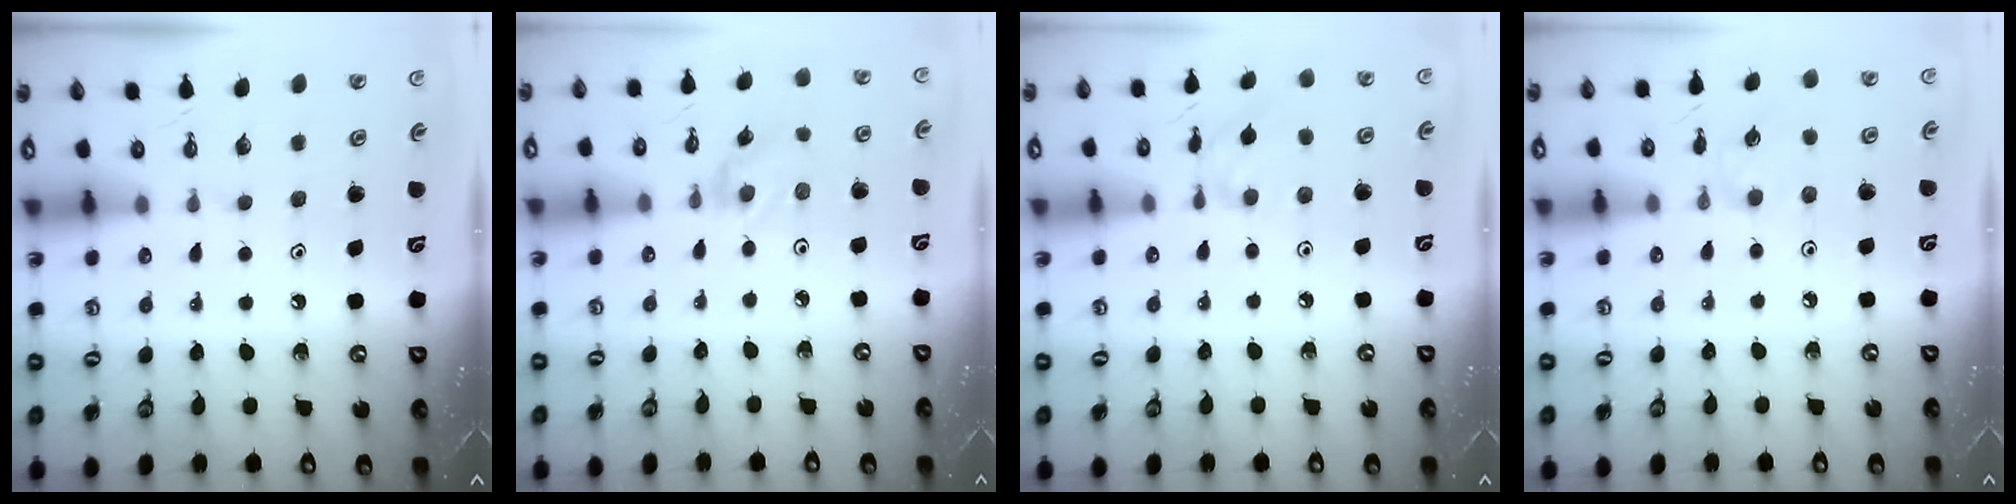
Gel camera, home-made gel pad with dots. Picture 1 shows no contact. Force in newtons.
{"total": 1.5, "press": 1.4, "slide": 0.3}
{"total": 2.2, "press": 2.2, "slide": 0.0}
{"total": 1.7, "press": 1.7, "slide": 0.4}